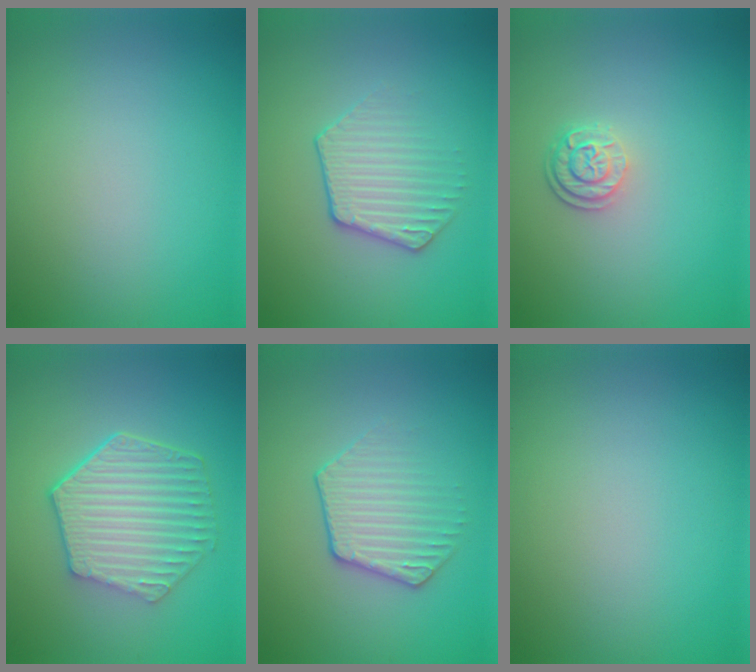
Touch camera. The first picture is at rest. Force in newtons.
{"total": 2.7, "press": 2.2, "slide": 1.6}
{"total": 2.5, "press": 1.9, "slide": 1.6}
{"total": 6.2, "press": 4.8, "slide": 3.9}
{"total": 2.7, "press": 2.2, "slide": 1.6}
{"total": 0.0}